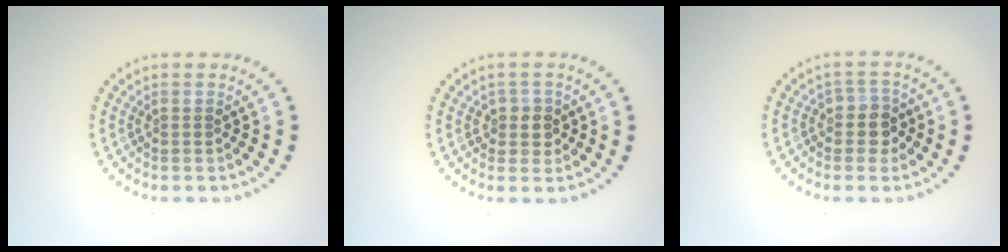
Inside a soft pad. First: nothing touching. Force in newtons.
{"total": 1.9, "press": 1.6, "slide": 1.0}
{"total": 2.2, "press": 1.9, "slide": 1.1}